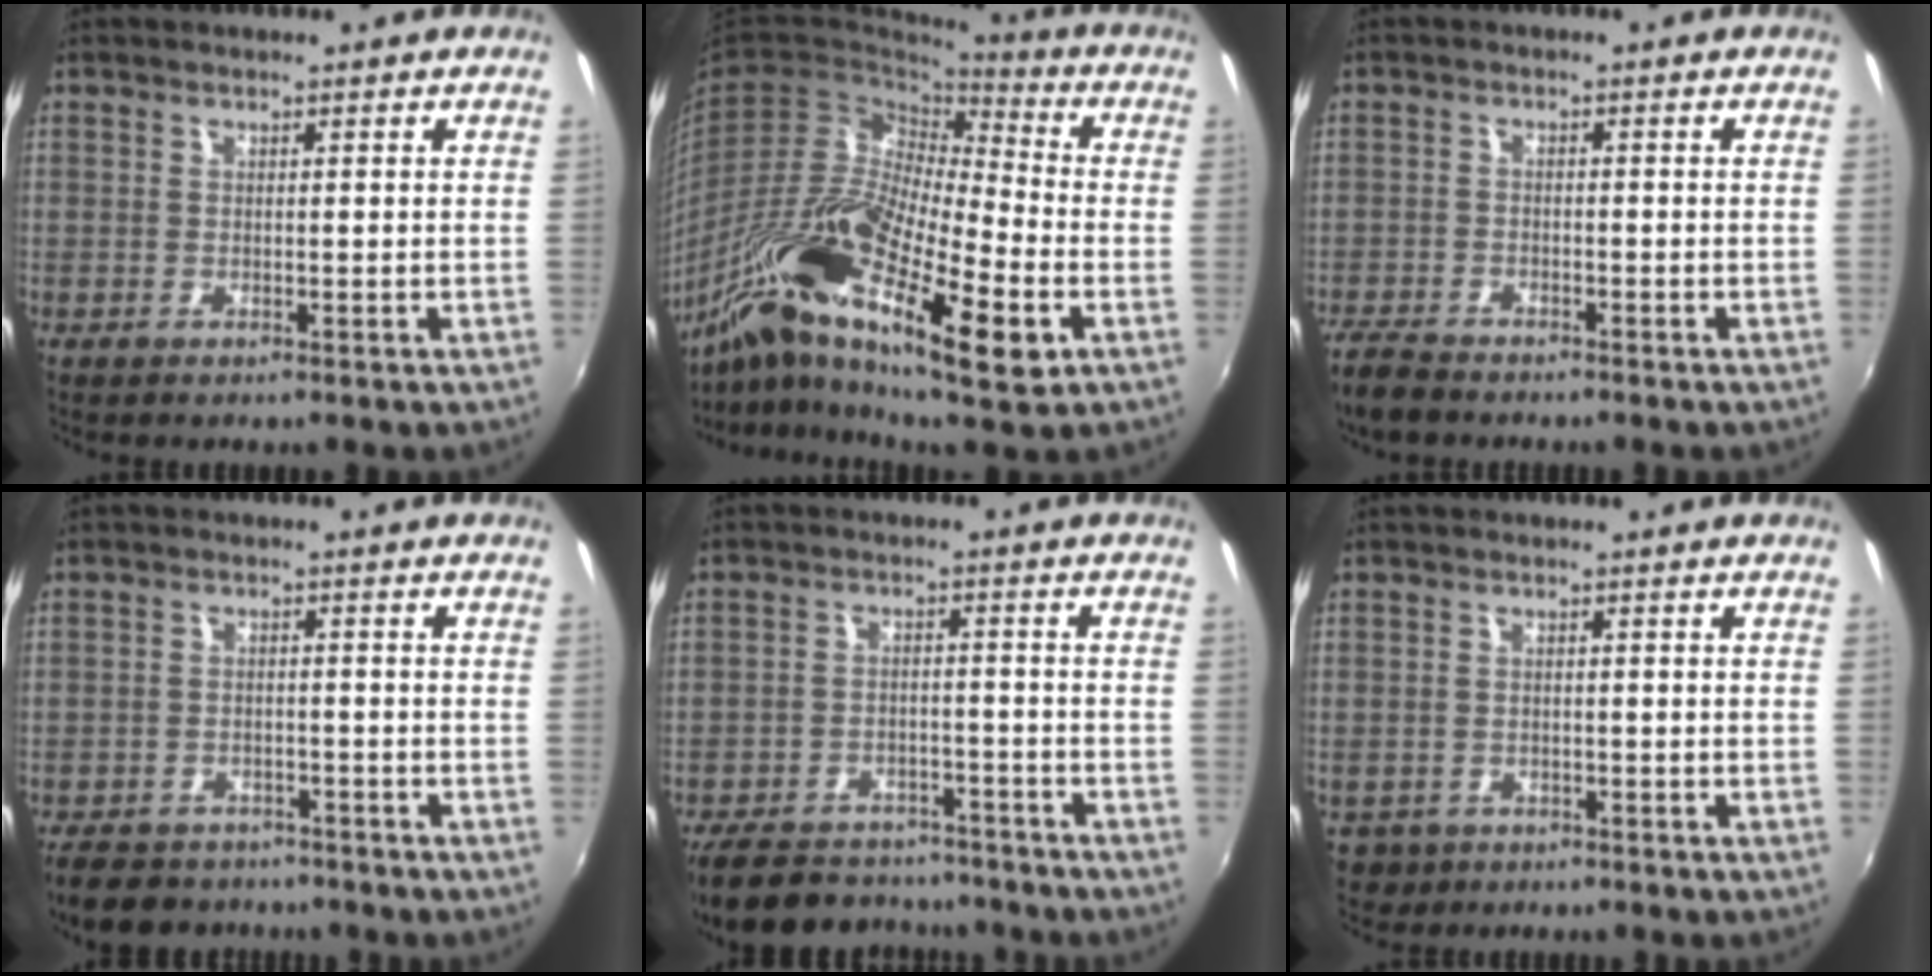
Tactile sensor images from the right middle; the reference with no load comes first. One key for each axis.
{"total": 24.5, "fx": -11.2, "fy": 7.0, "fz": 20.7, "tx": -0.379, "ty": -0.037, "tz": -0.219}
{"total": 5.6, "fx": -5.0, "fy": 1.7, "fz": 1.9, "tx": -0.062, "ty": -0.022, "tz": -0.099}
{"total": 10.2, "fx": -8.2, "fy": 5.2, "fz": 3.1, "tx": -0.085, "ty": 0.001, "tz": -0.124}
{"total": 17.3, "fx": -14.3, "fy": 7.5, "fz": 6.2, "tx": -0.152, "ty": 0.014, "tz": -0.199}
{"total": 4.1, "fx": -1.9, "fy": 3.4, "fz": 1.2, "tx": -0.034, "ty": -0.007, "tz": -0.024}